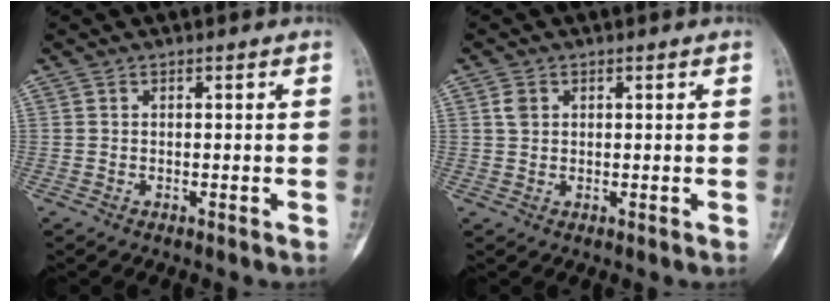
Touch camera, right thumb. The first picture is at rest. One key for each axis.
{"total": 2.0, "fx": 0.7, "fy": 1.6, "fz": 1.1, "tx": -0.016, "ty": 0.002, "tz": 0.015}